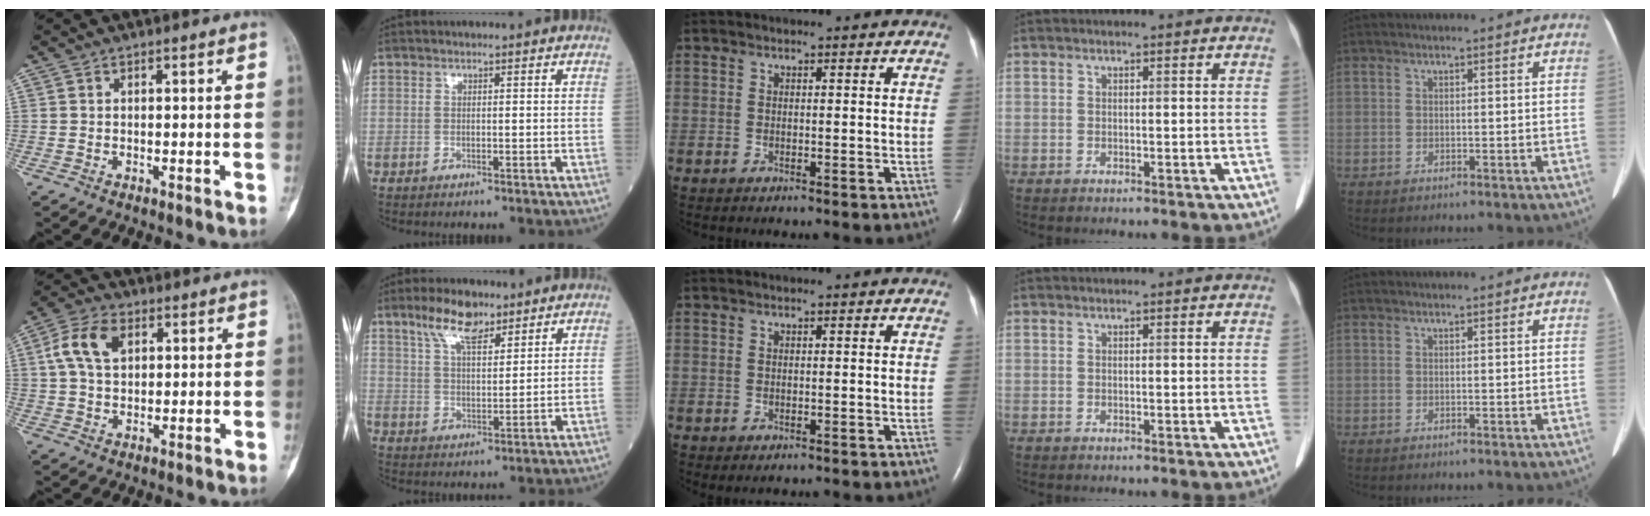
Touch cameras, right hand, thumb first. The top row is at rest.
{"thumb": {"total": 8.9, "force": [2.5, 5.8, 6.2], "torque": [-0.115, 0.012, 0.042]}, "index": {"total": 7.5, "force": [5.3, 2.5, 4.7], "torque": [-0.094, 0.010, 0.102]}, "middle": {"total": 0.7, "force": [-0.4, 0.3, 0.5], "torque": [-0.009, -0.004, -0.002]}}